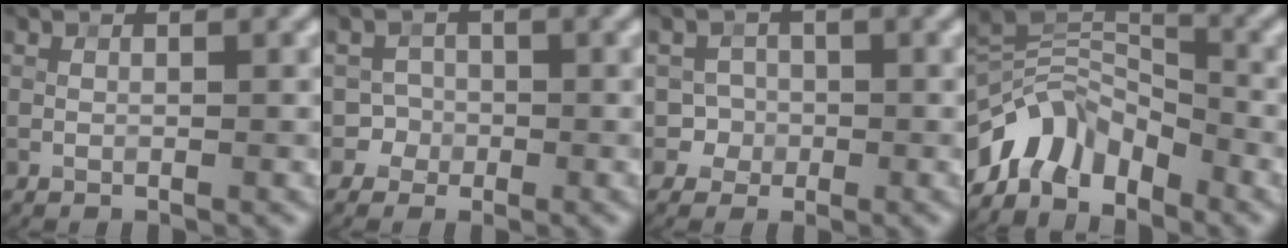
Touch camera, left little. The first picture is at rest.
{"total": 2.2, "force": [-1.2, 1.9, -0.2], "torque": [0.031, 0.008, -0.019]}
{"total": 2.4, "force": [-0.9, 2.2, -0.1], "torque": [0.030, 0.004, -0.016]}
{"total": 6.4, "force": [-4.2, 3.4, 3.5], "torque": [-0.043, 0.005, -0.091]}